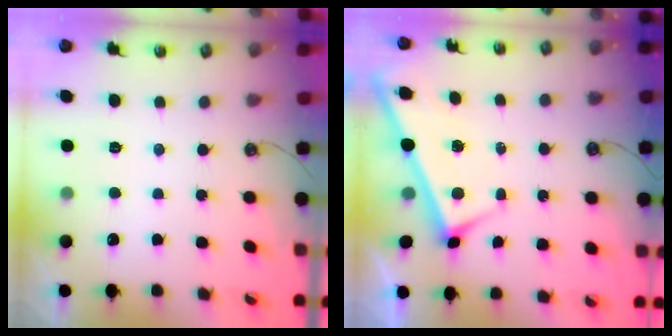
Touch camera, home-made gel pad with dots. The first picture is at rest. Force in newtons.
{"total": 2.8, "press": 2.8, "slide": 0.3}